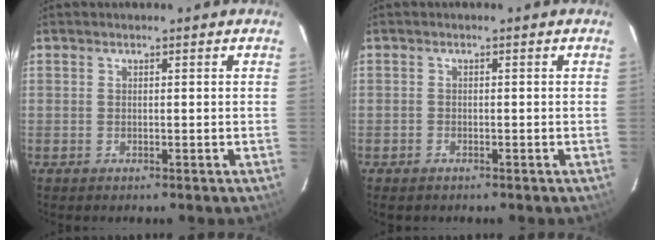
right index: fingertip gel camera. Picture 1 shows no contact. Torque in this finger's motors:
{"motor_torque": [0.24, -0.27, -0.06, -0.07]}